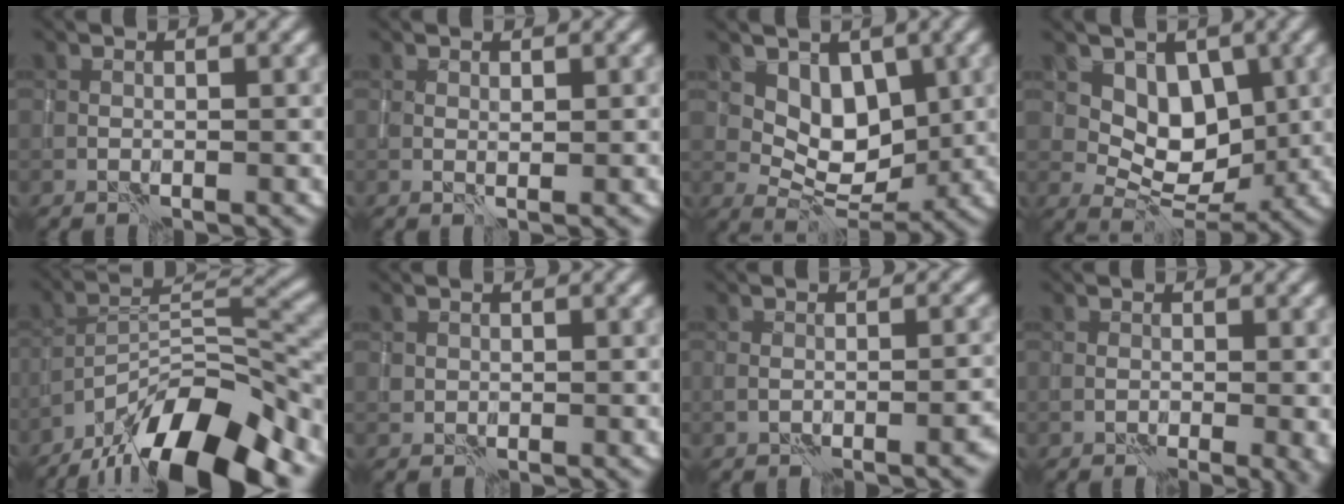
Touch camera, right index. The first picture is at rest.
{"total": 0.6, "force": [0.5, 0.0, 0.3], "torque": [-0.007, 0.001, 0.013]}
{"total": 4.5, "force": [1.9, 2.8, 2.9], "torque": [-0.042, -0.013, 0.030]}
{"total": 4.8, "force": [1.7, 3.2, 3.2], "torque": [-0.043, -0.012, 0.027]}
{"total": 12.7, "force": [-9.3, 3.2, 8.1], "torque": [-0.135, 0.015, -0.172]}
{"total": 0.7, "force": [0.3, 0.6, 0.0], "torque": [0.000, 0.001, 0.005]}
{"total": 1.7, "force": [-0.8, 0.5, 1.4], "torque": [-0.021, 0.004, -0.010]}
{"total": 1.8, "force": [-0.3, 0.5, 1.7], "torque": [-0.017, 0.000, -0.004]}